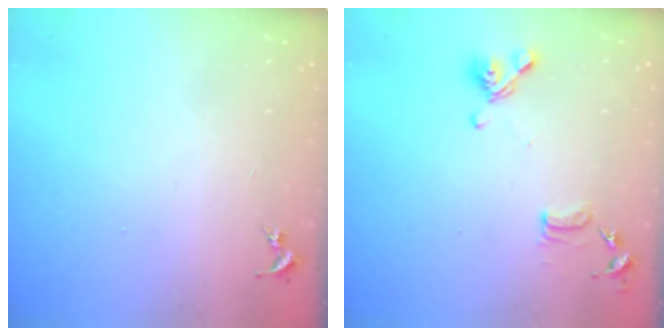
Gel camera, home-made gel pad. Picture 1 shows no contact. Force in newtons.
{"total": 12.9, "press": 12.8, "slide": 1.9}